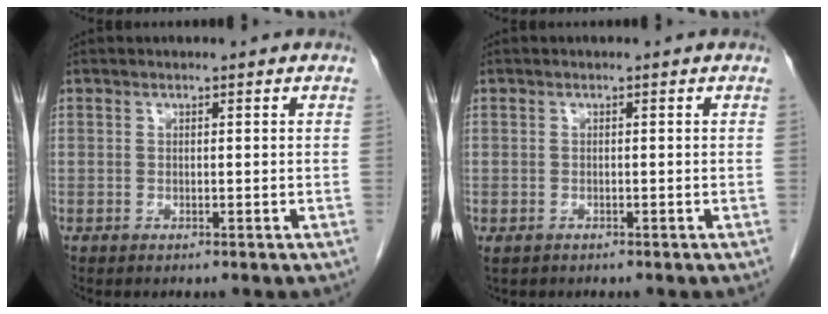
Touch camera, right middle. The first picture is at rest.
{"total": 0.9, "force": [-0.6, 0.7, 0.4], "torque": [-0.012, 0.000, -0.004]}